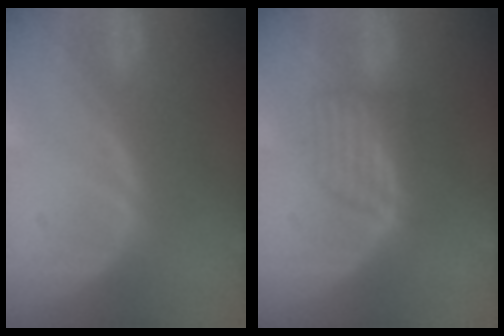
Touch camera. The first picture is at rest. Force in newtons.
{"total": 6.1, "press": 5.5, "slide": 2.8}